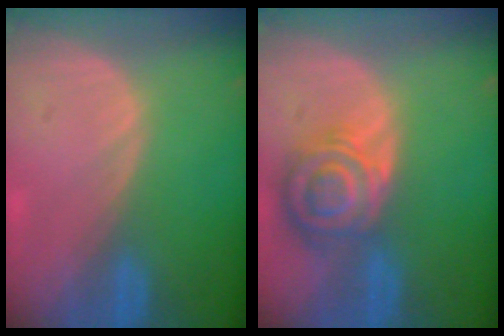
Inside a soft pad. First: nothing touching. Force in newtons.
{"total": 8.3, "press": 7.2, "slide": 4.1}